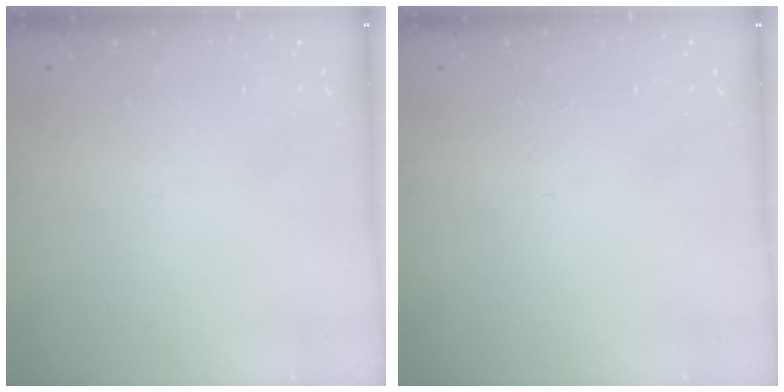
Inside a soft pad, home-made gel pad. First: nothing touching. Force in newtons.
{"total": 0.0}